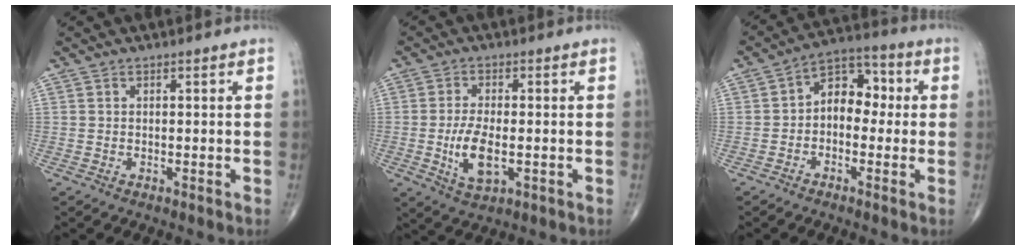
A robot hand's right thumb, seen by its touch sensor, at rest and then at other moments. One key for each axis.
{"total": 7.4, "fx": -1.3, "fy": 3.3, "fz": 6.5, "tx": -0.125, "ty": -0.005, "tz": -0.020}
{"total": 8.7, "fx": -0.2, "fy": 6.0, "fz": 6.3, "tx": -0.059, "ty": 0.038, "tz": -0.021}